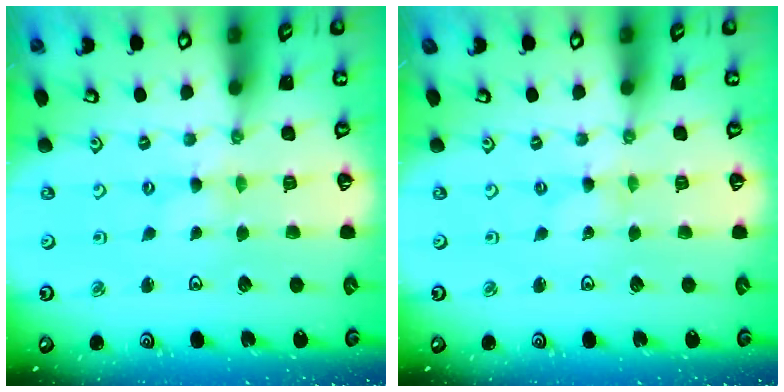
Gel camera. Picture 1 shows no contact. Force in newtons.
{"total": 0.0}